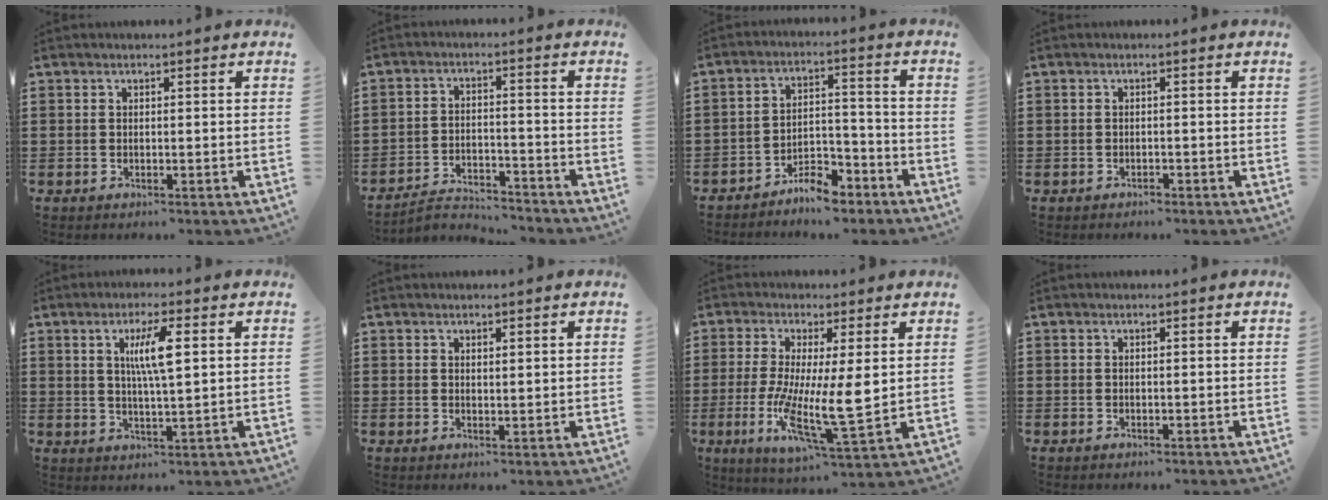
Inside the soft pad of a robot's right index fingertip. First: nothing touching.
{"total": 3.4, "force": [-3.3, 0.6, 0.7], "torque": [-0.017, 0.007, -0.069]}
{"total": 5.7, "force": [-5.1, 1.6, 1.9], "torque": [-0.037, 0.015, -0.101]}
{"total": 0.7, "force": [-0.7, 0.2, -0.1], "torque": [-0.001, 0.001, -0.015]}
{"total": 6.2, "force": [1.6, 1.1, 5.8], "torque": [-0.117, 0.005, 0.024]}
{"total": 1.0, "force": [0.9, 0.3, 0.3], "torque": [-0.007, 0.001, 0.017]}
{"total": 10.6, "force": [0.2, 2.5, 10.3], "torque": [-0.191, -0.023, 0.004]}
{"total": 0.0}